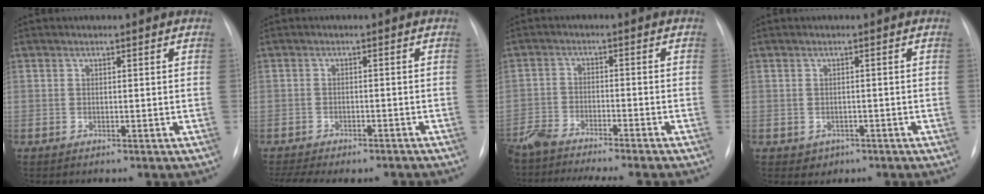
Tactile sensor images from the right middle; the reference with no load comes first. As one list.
[{"total": 9.7, "force": [-8.2, 3.4, 3.9], "torque": [-0.064, 0.005, -0.107]}, {"total": 13.4, "force": [-12.2, 0.2, 5.6], "torque": [-0.086, -0.009, -0.192]}, {"total": 1.6, "force": [-0.6, 1.5, 0.3], "torque": [-0.003, 0.005, -0.003]}]